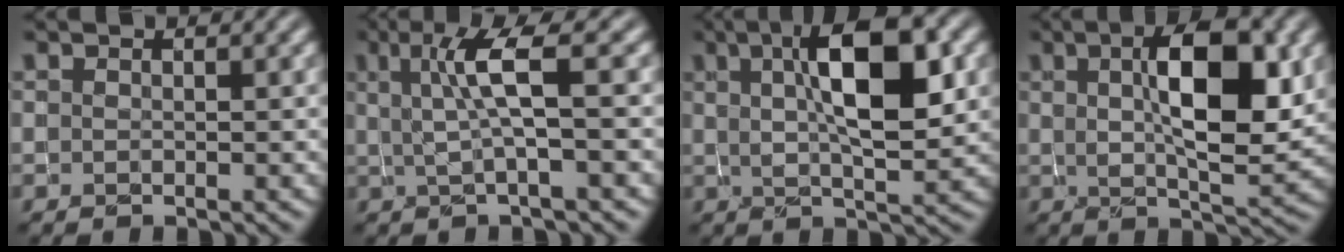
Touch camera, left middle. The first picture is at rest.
{"total": 4.1, "force": [0.5, 0.5, 4.0], "torque": [-0.080, 0.002, 0.013]}
{"total": 8.9, "force": [2.4, 2.7, 8.1], "torque": [-0.117, 0.008, 0.037]}
{"total": 9.1, "force": [2.1, 3.1, 8.3], "torque": [-0.119, 0.004, 0.032]}